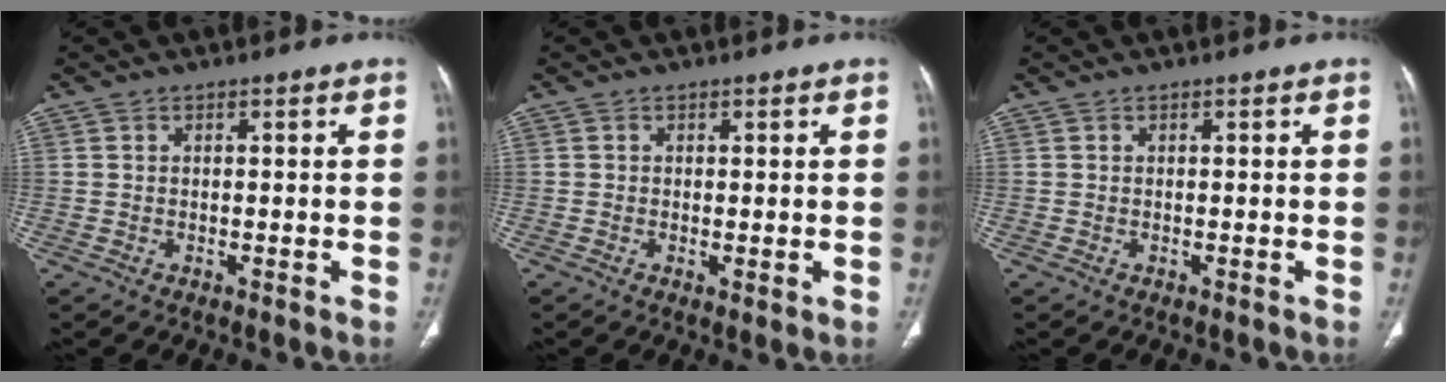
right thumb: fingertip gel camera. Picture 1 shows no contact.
{"total": 1.0, "force": [-0.1, 0.4, 1.0], "torque": [-0.020, -0.006, -0.002]}
{"total": 0.0}